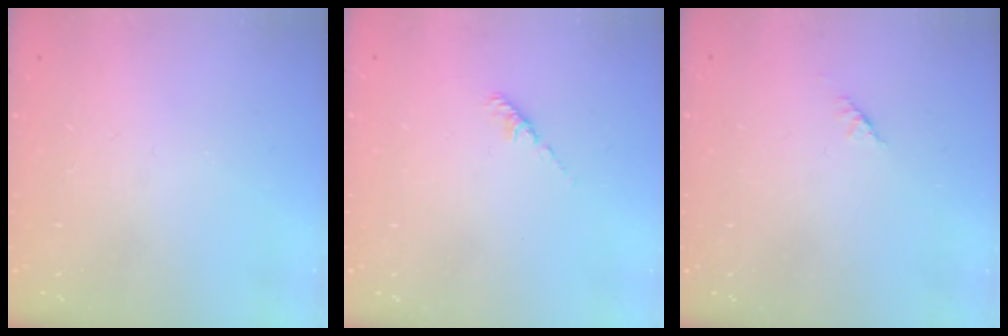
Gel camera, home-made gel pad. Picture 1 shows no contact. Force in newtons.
{"total": 2.2, "press": 2.1, "slide": 0.6}
{"total": 1.4, "press": 1.3, "slide": 0.5}